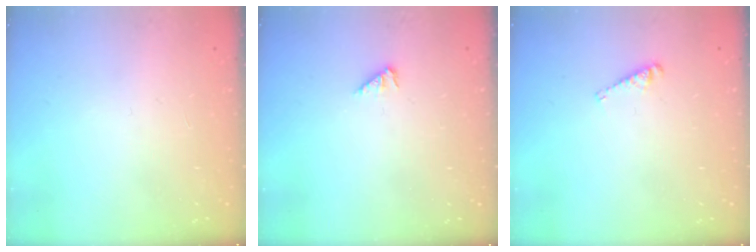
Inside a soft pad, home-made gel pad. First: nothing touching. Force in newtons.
{"total": 2.2, "press": 2.1, "slide": 0.5}
{"total": 3.3, "press": 3.3, "slide": 0.1}